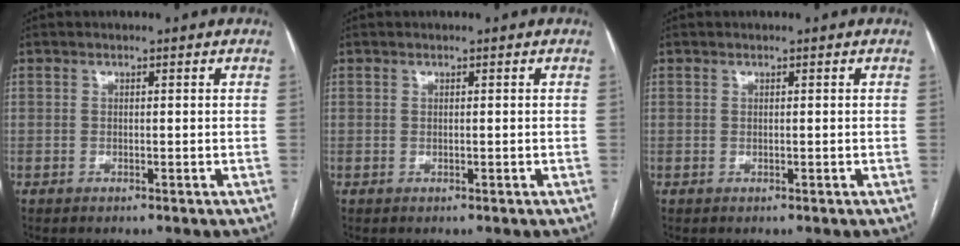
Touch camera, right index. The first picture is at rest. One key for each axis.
{"total": 0.0}
{"total": 0.0}